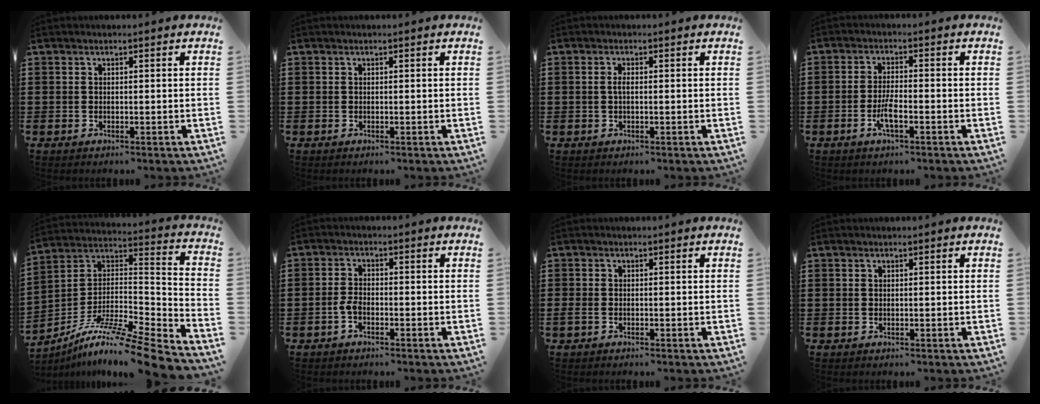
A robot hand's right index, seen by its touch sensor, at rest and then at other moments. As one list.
[{"total": 0.0}, {"total": 1.4, "force": [-0.1, 0.4, 1.3], "torque": [-0.032, -0.003, -0.005]}, {"total": 3.6, "force": [-1.6, 0.7, 3.2], "torque": [-0.066, -0.003, -0.033]}, {"total": 10.9, "force": [-8.8, 0.2, 6.4], "torque": [-0.108, 0.000, -0.171]}, {"total": 2.4, "force": [-1.2, 1.1, 1.7], "torque": [-0.050, -0.003, -0.028]}, {"total": 0.8, "force": [-0.7, 0.3, 0.4], "torque": [-0.010, -0.004, -0.013]}, {"total": 0.0}]